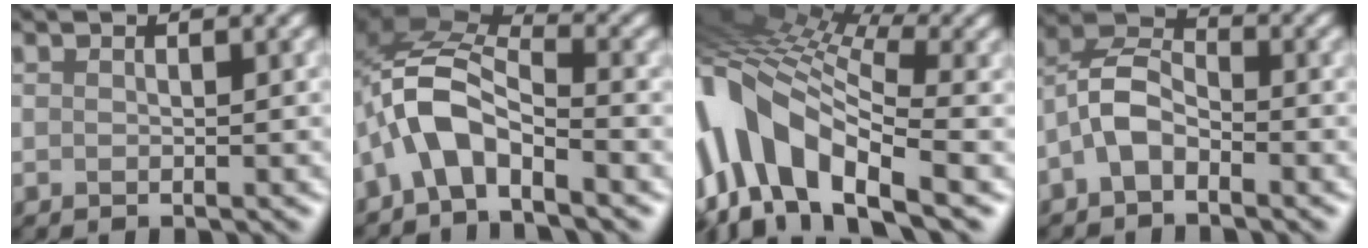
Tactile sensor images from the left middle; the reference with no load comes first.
{"total": 5.0, "force": [-3.1, 2.3, 3.2], "torque": [-0.064, 0.010, -0.067]}
{"total": 13.4, "force": [-2.3, 6.9, 11.2], "torque": [-0.243, 0.020, -0.038]}
{"total": 3.2, "force": [-2.0, 1.7, 1.7], "torque": [-0.041, 0.014, -0.044]}